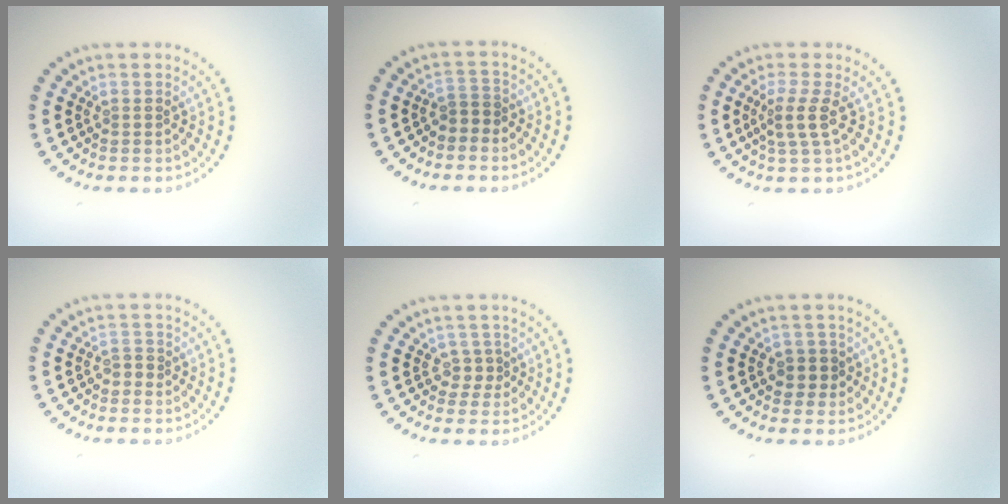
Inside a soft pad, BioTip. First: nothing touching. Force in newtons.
{"total": 1.6, "press": 1.2, "slide": 1.0}
{"total": 2.2, "press": 1.7, "slide": 1.4}
{"total": 1.0, "press": 0.8, "slide": 0.6}
{"total": 1.4, "press": 1.1, "slide": 0.9}
{"total": 1.8, "press": 1.5, "slide": 0.9}